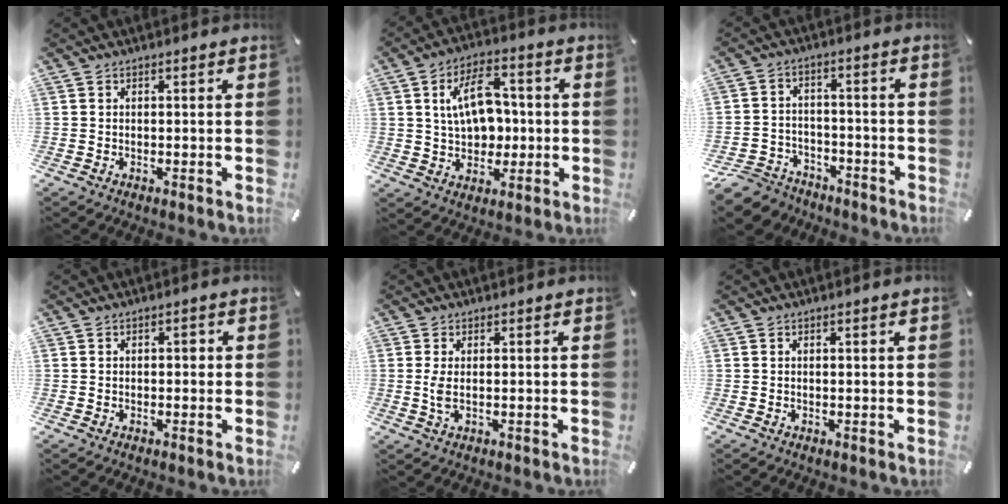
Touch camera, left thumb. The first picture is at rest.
{"total": 12.4, "force": [1.3, 8.9, 8.6], "torque": [-0.149, 0.013, 0.025]}
{"total": 8.1, "force": [-6.4, 4.6, 1.8], "torque": [-0.037, 0.036, -0.122]}
{"total": 1.4, "force": [0.0, 1.0, 1.0], "torque": [-0.011, 0.004, -0.005]}
{"total": 3.5, "force": [0.1, 1.1, 3.3], "torque": [-0.076, -0.004, -0.002]}
{"total": 0.5, "force": [0.2, 0.0, 0.5], "torque": [-0.008, 0.000, 0.003]}